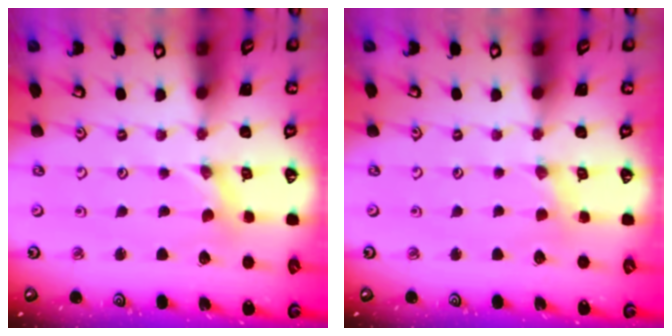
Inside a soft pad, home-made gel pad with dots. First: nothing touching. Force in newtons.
{"total": 2.1, "press": 2.1, "slide": 0.4}